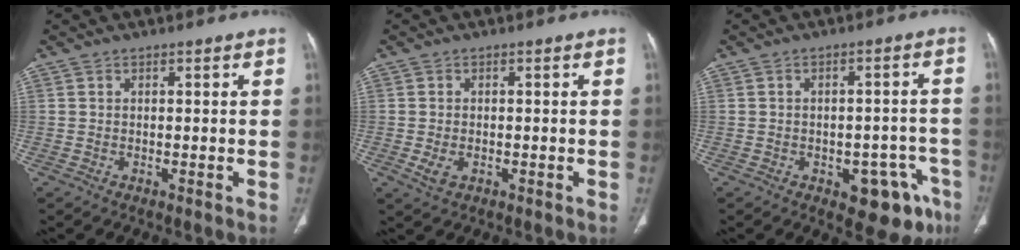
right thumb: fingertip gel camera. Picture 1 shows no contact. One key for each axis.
{"total": 2.8, "fx": -0.7, "fy": 1.8, "fz": 2.0, "tx": -0.044, "ty": 0.002, "tz": -0.008}
{"total": 10.9, "fx": -5.6, "fy": 5.8, "fz": 7.3, "tx": -0.053, "ty": 0.034, "tz": -0.065}